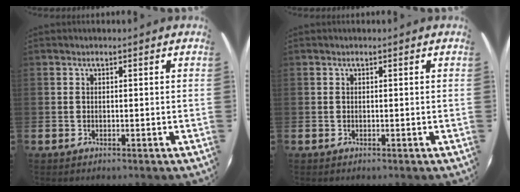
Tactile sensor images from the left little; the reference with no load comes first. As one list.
[{"total": 0.0}]